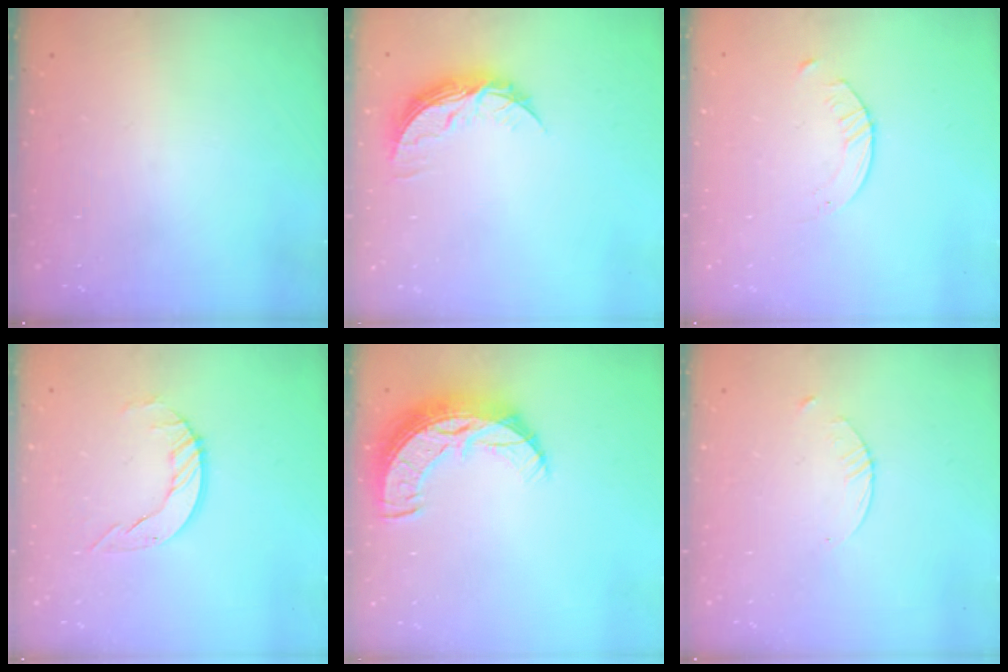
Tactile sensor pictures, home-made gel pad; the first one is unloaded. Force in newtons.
{"total": 8.2, "press": 8.2, "slide": 0.5}
{"total": 2.8, "press": 2.7, "slide": 0.3}
{"total": 5.2, "press": 5.2, "slide": 0.5}
{"total": 11.2, "press": 11.1, "slide": 0.9}
{"total": 1.5, "press": 1.5, "slide": 0.2}